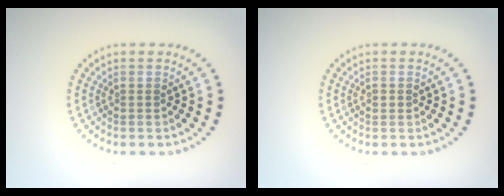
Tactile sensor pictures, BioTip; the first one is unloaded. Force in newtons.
{"total": 0.7, "press": 0.7, "slide": 0.1}